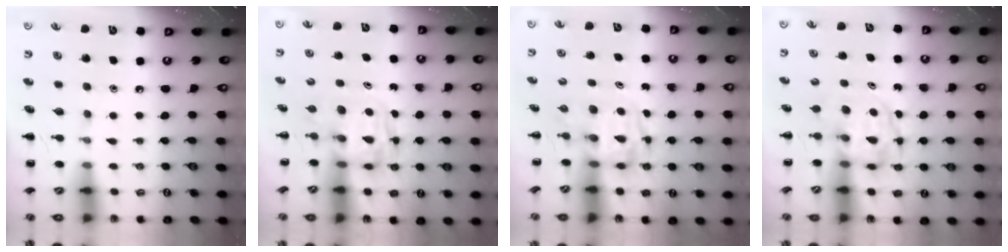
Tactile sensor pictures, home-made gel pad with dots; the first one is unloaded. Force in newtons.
{"total": 2.7, "press": 2.7, "slide": 0.2}
{"total": 3.3, "press": 3.3, "slide": 0.5}
{"total": 3.9, "press": 3.8, "slide": 0.3}